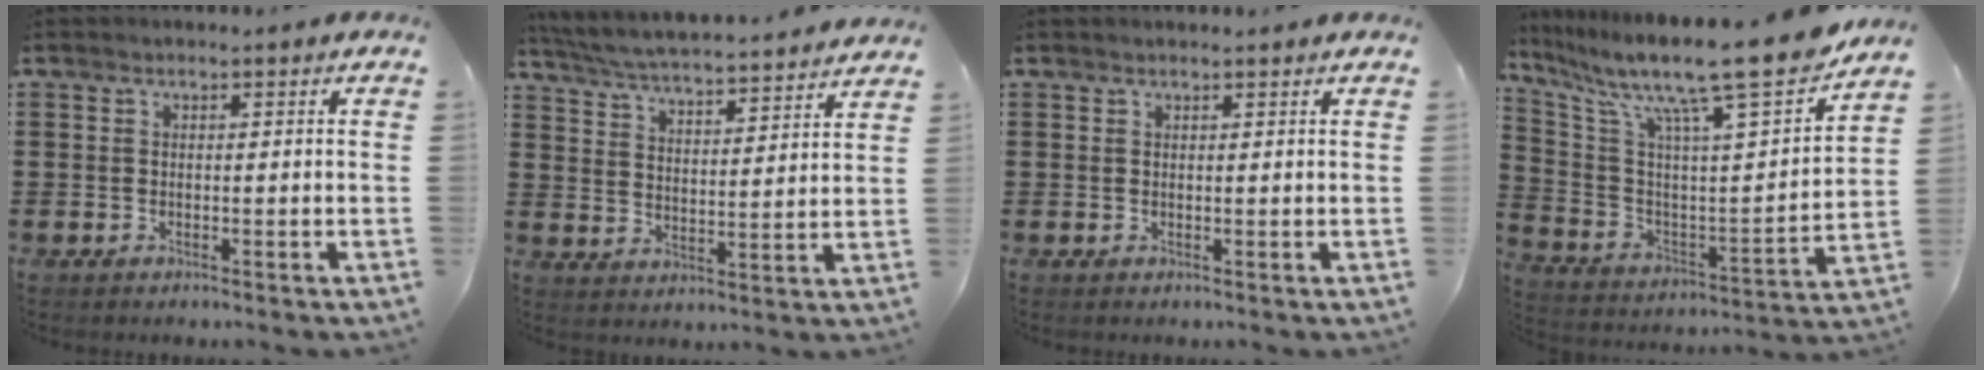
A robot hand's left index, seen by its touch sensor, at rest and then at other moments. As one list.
[{"total": 4.8, "force": [4.6, -0.4, 1.2], "torque": [-0.048, -0.036, 0.075]}, {"total": 0.6, "force": [0.6, 0.0, 0.3], "torque": [-0.006, -0.001, 0.012]}, {"total": 14.4, "force": [11.8, 0.7, 8.4], "torque": [-0.176, -0.084, 0.183]}]